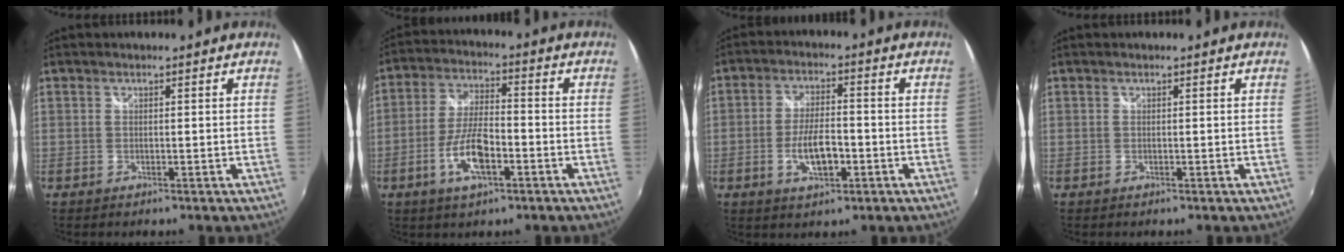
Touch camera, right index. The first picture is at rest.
{"total": 9.7, "force": [-3.9, 3.4, 8.2], "torque": [-0.170, 0.000, -0.072]}
{"total": 7.6, "force": [-2.5, 3.0, 6.5], "torque": [-0.127, -0.003, -0.040]}
{"total": 0.0}